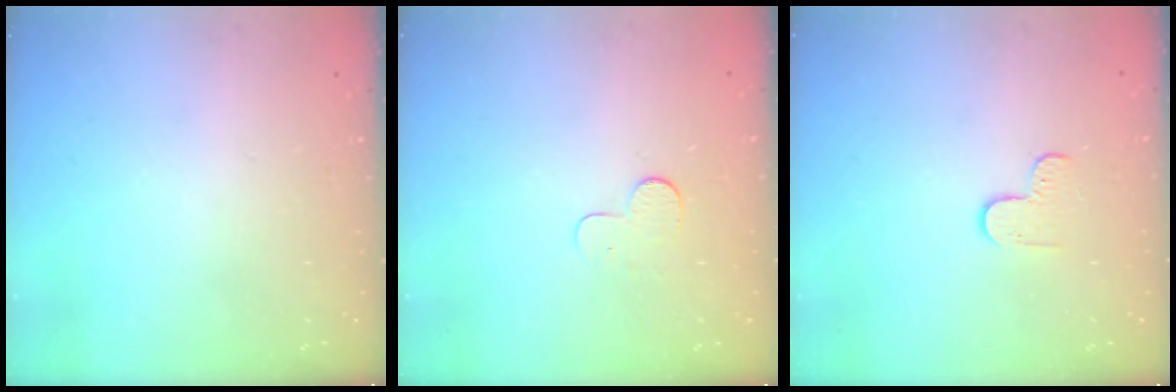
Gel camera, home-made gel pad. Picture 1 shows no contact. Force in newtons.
{"total": 6.0, "press": 6.0, "slide": 0.5}
{"total": 4.0, "press": 4.0, "slide": 0.3}